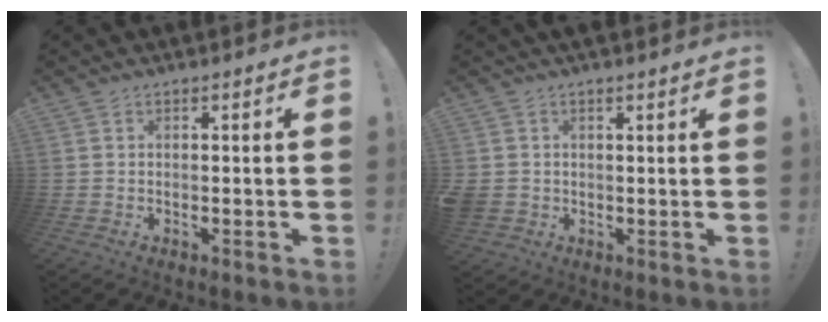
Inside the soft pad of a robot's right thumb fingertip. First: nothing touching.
{"total": 3.3, "force": [1.5, 2.8, 0.6], "torque": [-0.004, -0.009, 0.032]}